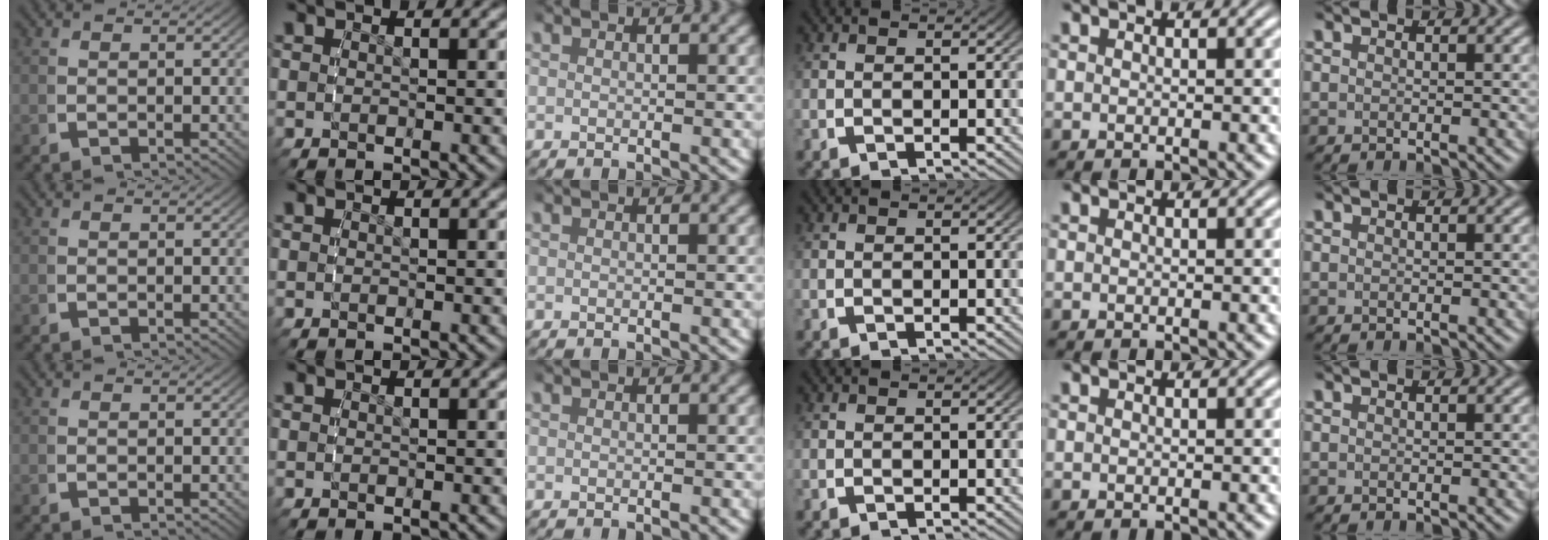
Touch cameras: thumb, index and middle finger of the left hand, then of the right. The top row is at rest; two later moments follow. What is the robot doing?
{"motion": "reach", "object": "pencil case"}